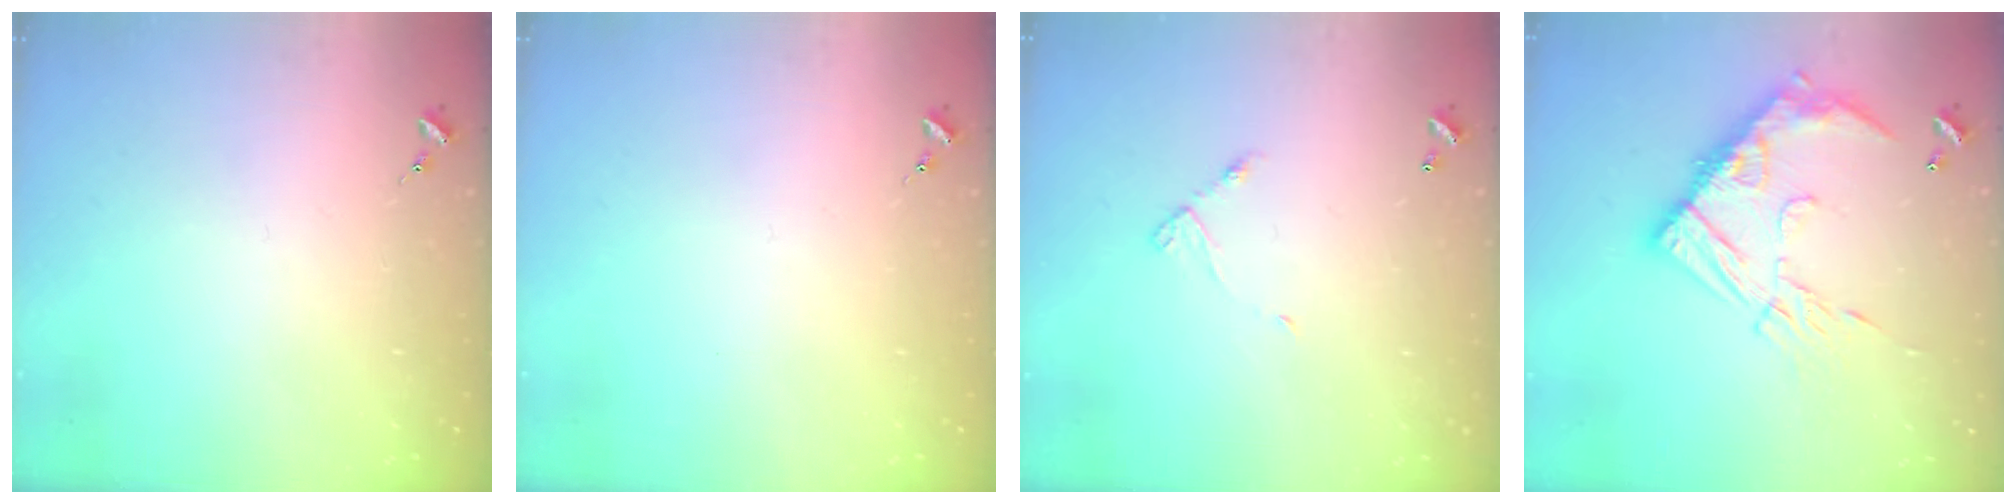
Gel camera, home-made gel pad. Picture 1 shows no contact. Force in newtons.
{"total": 0.0}
{"total": 5.5, "press": 5.5, "slide": 0.3}
{"total": 17.2, "press": 17.2, "slide": 1.3}